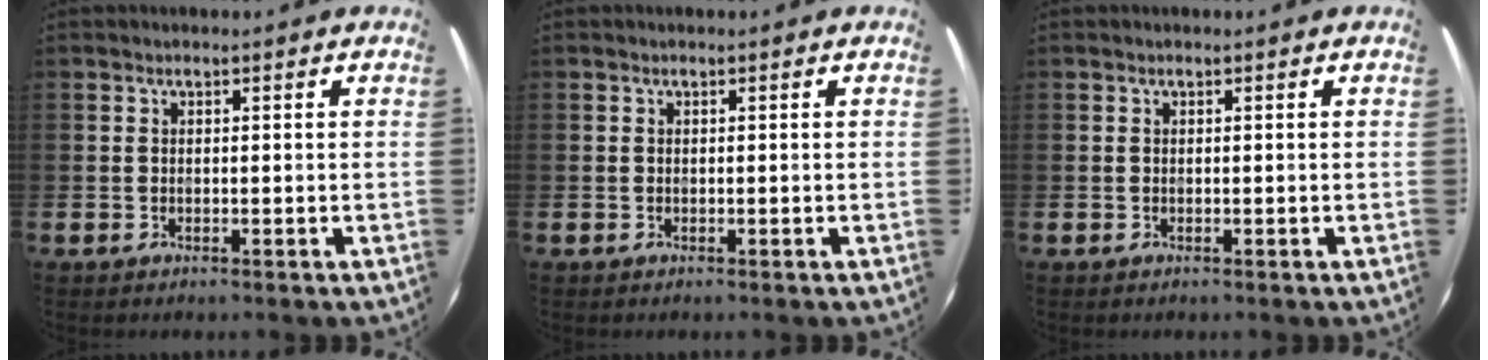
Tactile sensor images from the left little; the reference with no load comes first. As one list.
[{"total": 0.0}, {"total": 0.0}]